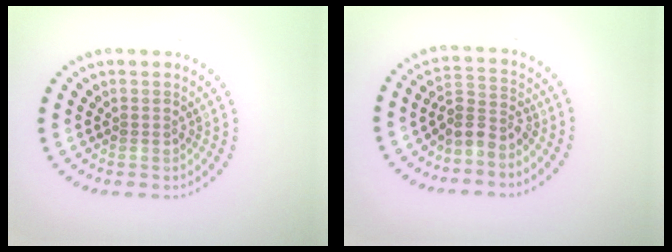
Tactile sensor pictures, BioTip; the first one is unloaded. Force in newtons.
{"total": 2.7, "press": 2.0, "slide": 1.8}